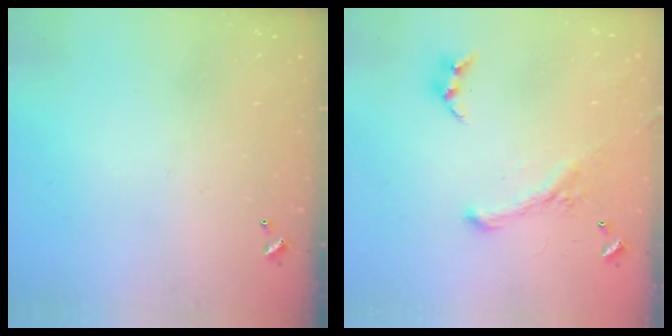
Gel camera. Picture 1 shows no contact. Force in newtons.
{"total": 1.7, "press": 1.0, "slide": 1.3}